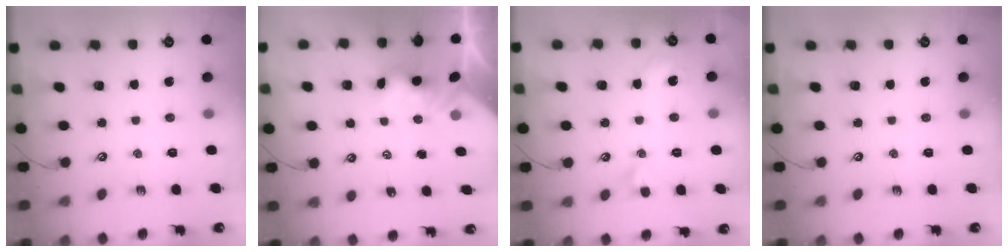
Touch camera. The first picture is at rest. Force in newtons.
{"total": 3.4, "press": 3.4, "slide": 0.4}
{"total": 2.1, "press": 2.1, "slide": 0.1}
{"total": 0.0}